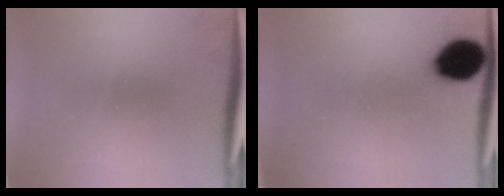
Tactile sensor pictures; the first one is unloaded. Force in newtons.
{"total": 11.9}